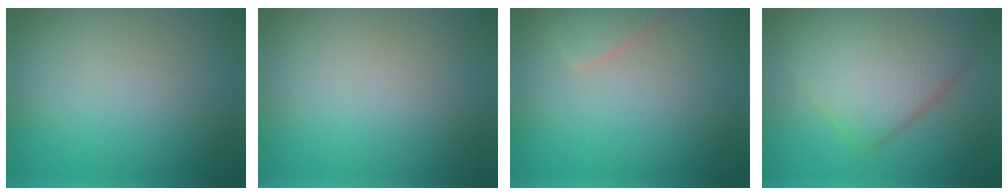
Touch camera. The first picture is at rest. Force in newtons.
{"total": 0.0}
{"total": 1.8, "press": 1.8, "slide": 0.1}
{"total": 6.6, "press": 6.6, "slide": 0.3}